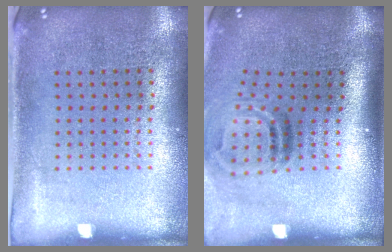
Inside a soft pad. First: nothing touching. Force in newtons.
{"total": 2.1, "press": 1.3, "slide": 1.7}